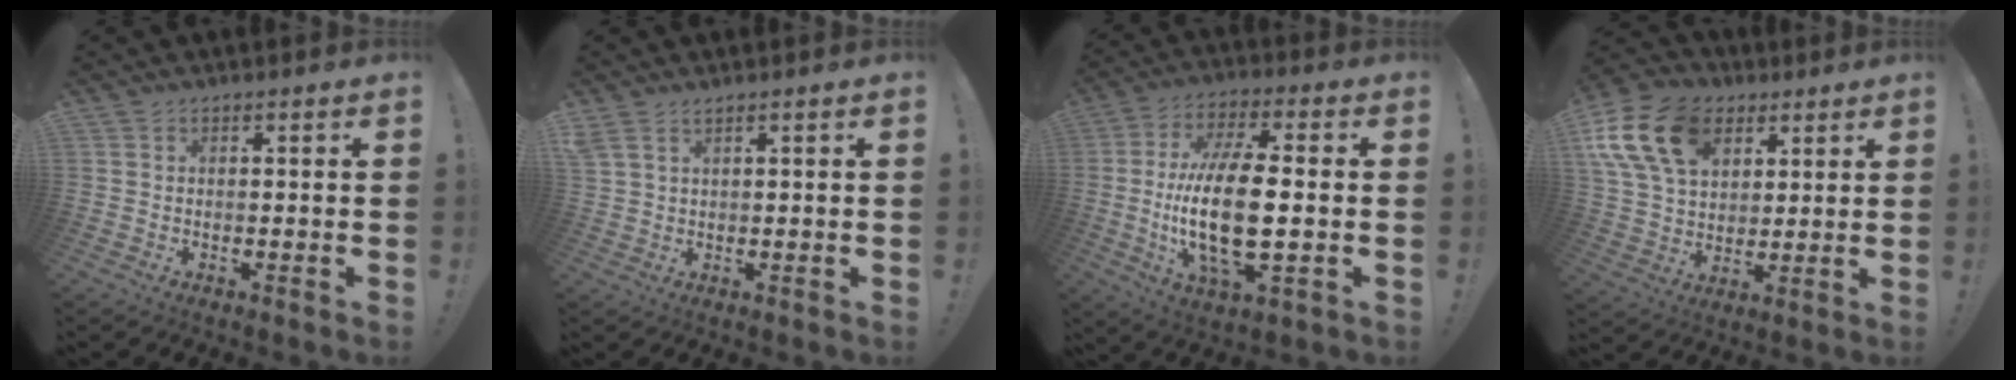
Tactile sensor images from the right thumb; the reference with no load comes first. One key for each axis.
{"total": 3.1, "fx": 2.2, "fy": 0.7, "fz": 2.1, "tx": -0.049, "ty": -0.006, "tz": 0.044}
{"total": 19.7, "fx": -1.8, "fy": 7.5, "fz": 18.1, "tx": -0.360, "ty": -0.012, "tz": -0.034}
{"total": 18.8, "fx": 7.9, "fy": 13.1, "fz": 11.0, "tx": -0.202, "ty": -0.023, "tz": 0.151}